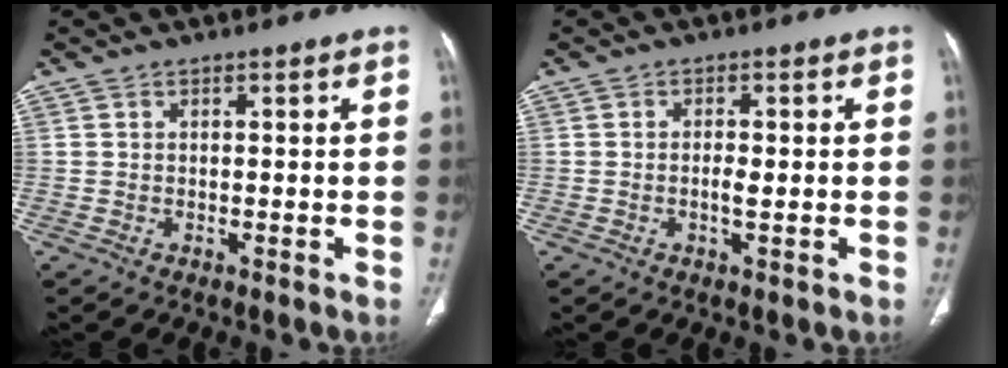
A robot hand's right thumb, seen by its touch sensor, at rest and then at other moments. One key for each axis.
{"total": 2.0, "fx": -0.3, "fy": 0.7, "fz": 1.9, "tx": -0.039, "ty": 0.000, "tz": -0.007}